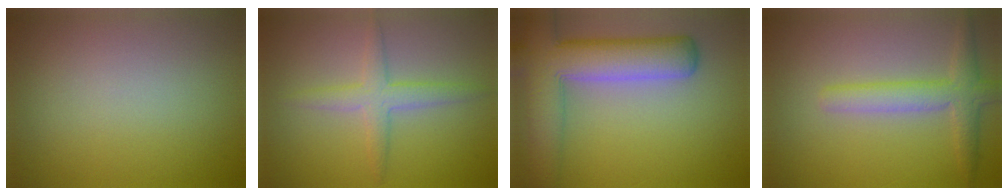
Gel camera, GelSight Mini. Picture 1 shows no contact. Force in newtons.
{"total": 2.8, "press": 2.8, "slide": 0.0}
{"total": 8.8, "press": 8.8, "slide": 0.6}
{"total": 3.4, "press": 3.4, "slide": 0.2}